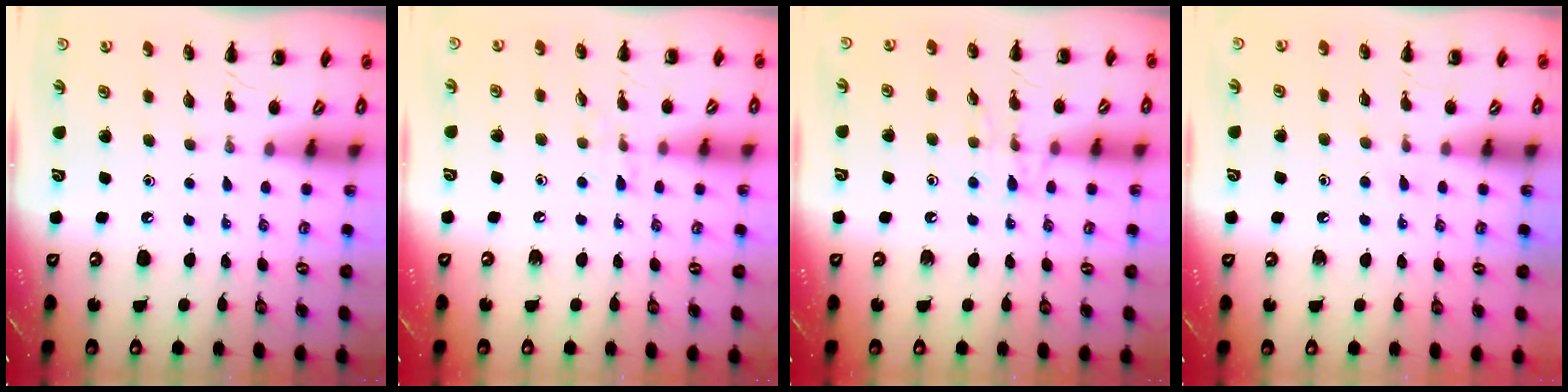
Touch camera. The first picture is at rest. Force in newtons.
{"total": 5.4, "press": 5.2, "slide": 1.2}
{"total": 7.9, "press": 7.8, "slide": 1.2}
{"total": 2.9, "press": 2.5, "slide": 1.4}